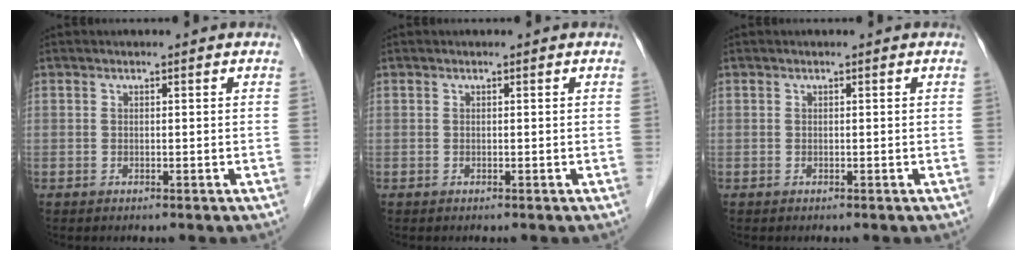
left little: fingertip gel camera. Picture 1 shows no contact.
{"total": 0.0}
{"total": 0.0}